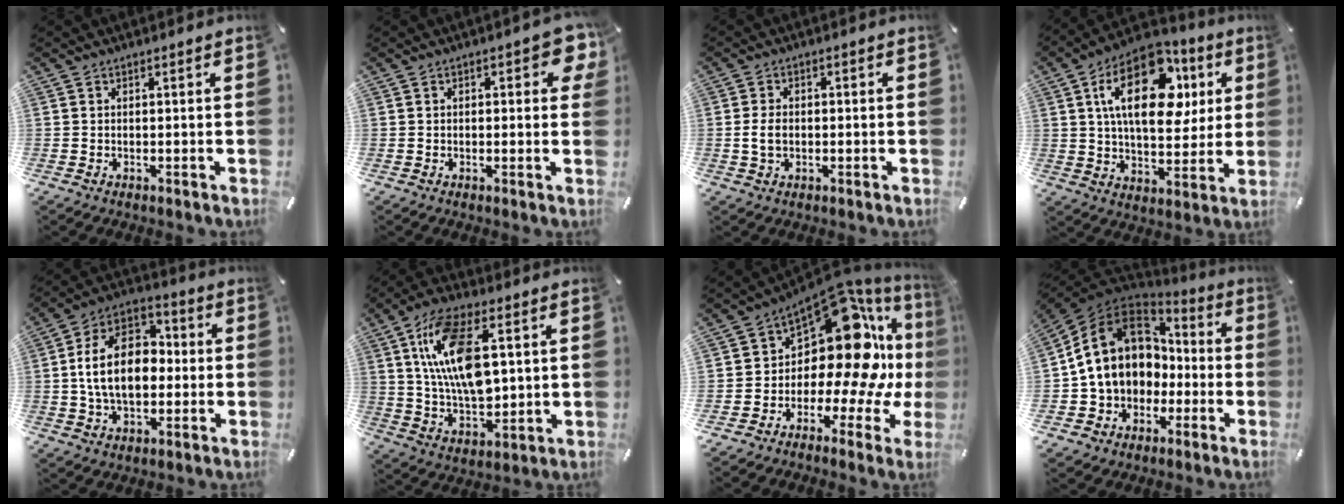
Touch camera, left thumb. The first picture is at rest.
{"total": 5.4, "force": [1.3, 2.5, 4.6], "torque": [-0.058, 0.001, 0.017]}
{"total": 4.0, "force": [-0.5, 2.7, 2.8], "torque": [-0.065, 0.002, -0.012]}
{"total": 21.2, "force": [7.3, 12.3, 15.7], "torque": [-0.270, -0.013, 0.116]}
{"total": 15.5, "force": [-0.4, 10.8, 11.2], "torque": [-0.228, 0.016, -0.010]}
{"total": 16.6, "force": [4.8, 8.8, 13.3], "torque": [-0.256, 0.001, 0.085]}
{"total": 19.7, "force": [5.2, 10.6, 15.7], "torque": [-0.230, -0.071, 0.079]}
{"total": 15.7, "force": [1.3, 13.3, 8.3], "torque": [-0.180, 0.010, 0.028]}